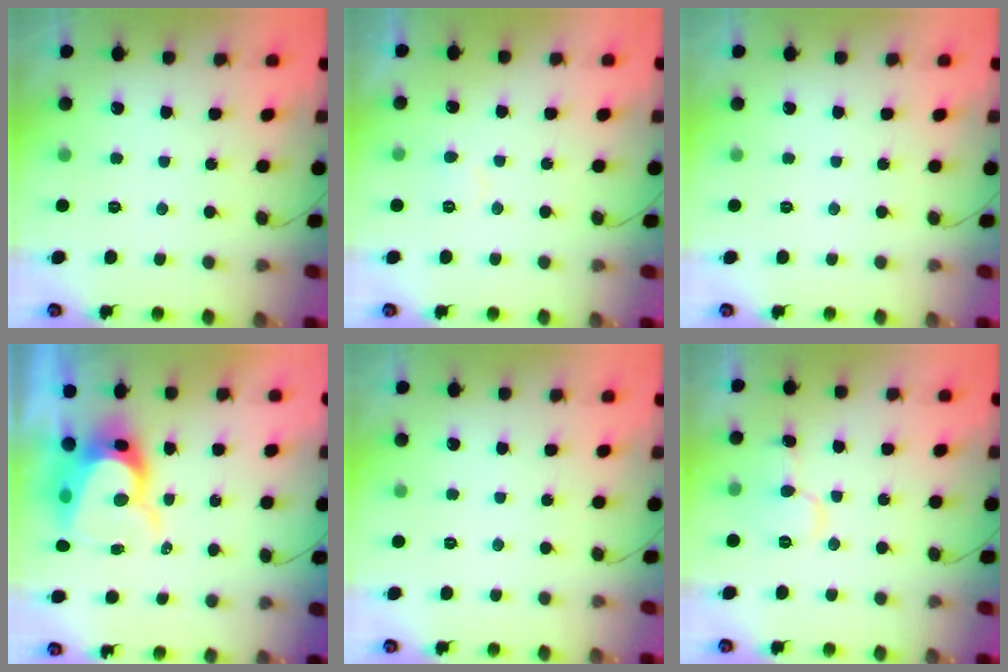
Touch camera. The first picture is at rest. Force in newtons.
{"total": 4.0, "press": 4.0, "slide": 0.4}
{"total": 0.0}
{"total": 11.1, "press": 11.0, "slide": 0.9}
{"total": 0.0}
{"total": 7.3, "press": 7.2, "slide": 0.7}